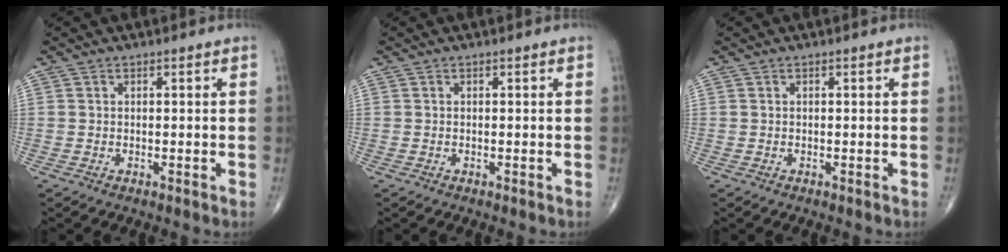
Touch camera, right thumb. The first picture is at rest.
{"total": 0.0}
{"total": 0.0}